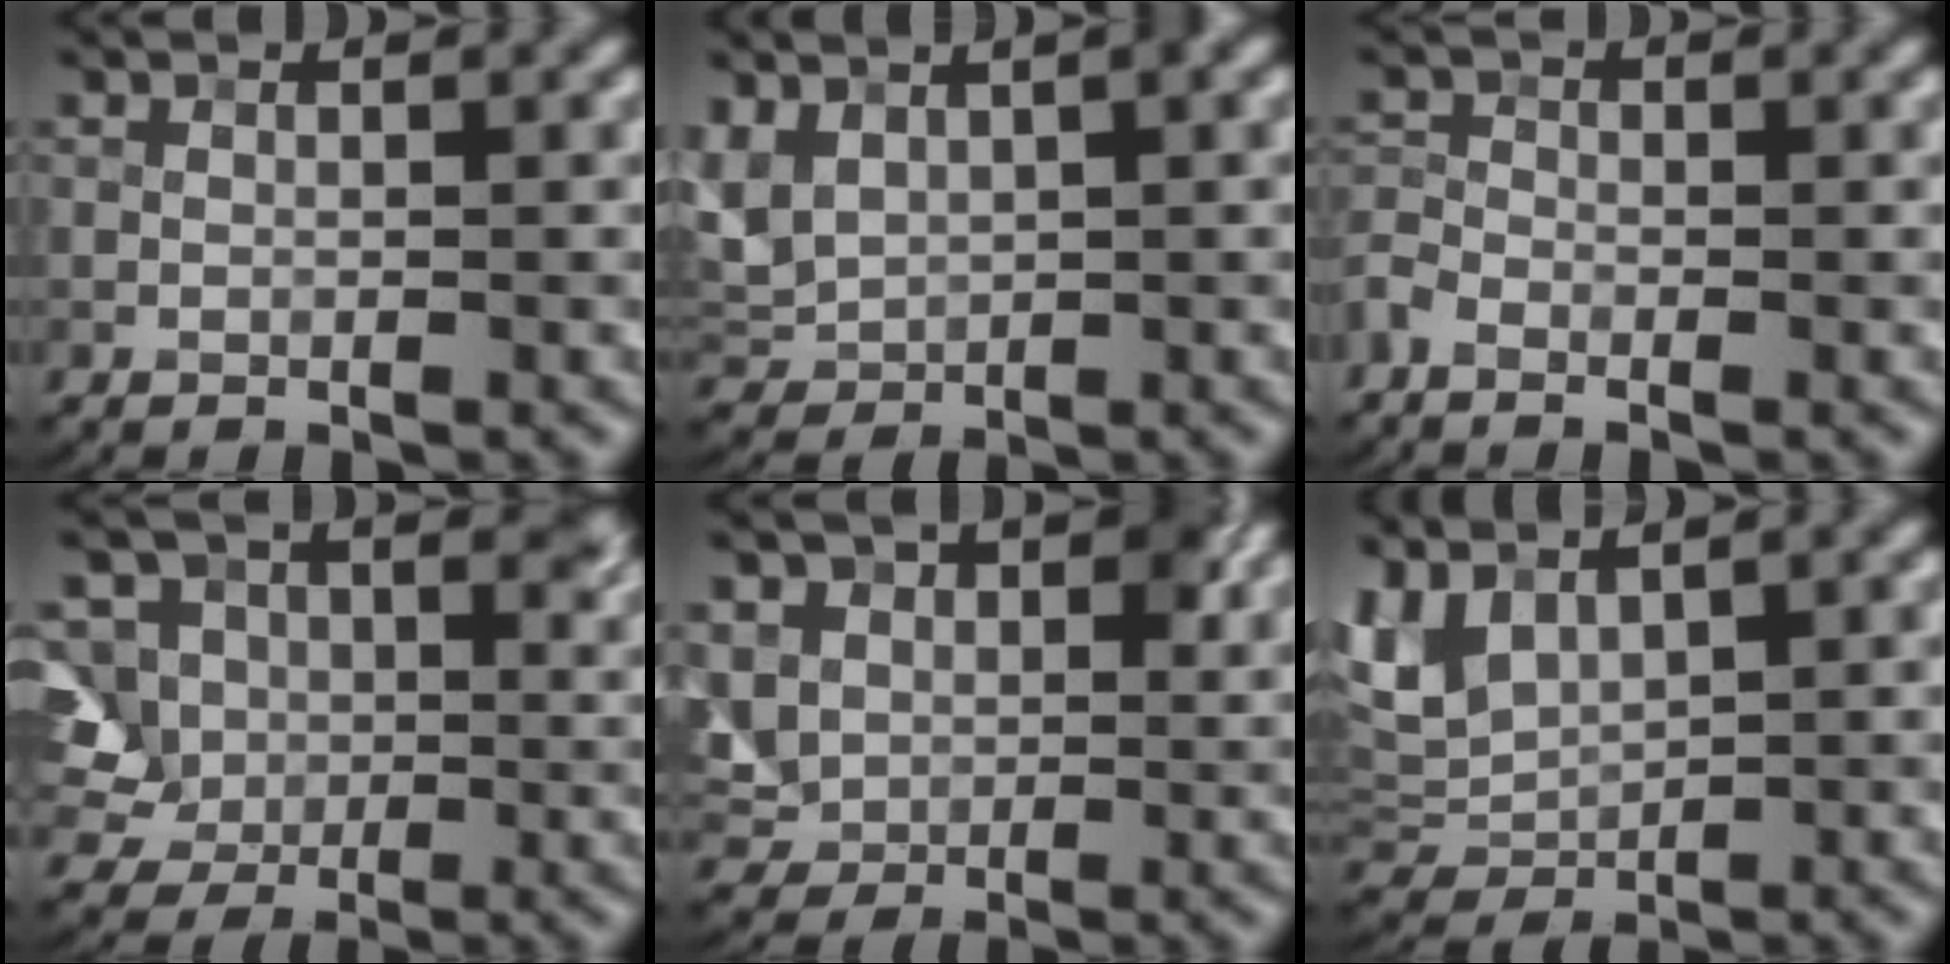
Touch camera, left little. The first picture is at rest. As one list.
[{"total": 3.7, "force": [1.3, 2.4, 2.4], "torque": [-0.058, 0.004, 0.028]}, {"total": 1.8, "force": [-1.4, 0.8, 0.8], "torque": [-0.018, 0.001, -0.040]}, {"total": 10.6, "force": [3.9, 8.2, 5.4], "torque": [-0.105, 0.021, 0.037]}, {"total": 7.8, "force": [2.6, 6.1, 4.0], "torque": [-0.102, 0.013, 0.036]}, {"total": 3.8, "force": [2.0, 2.2, 2.3], "torque": [-0.057, 0.001, 0.044]}]